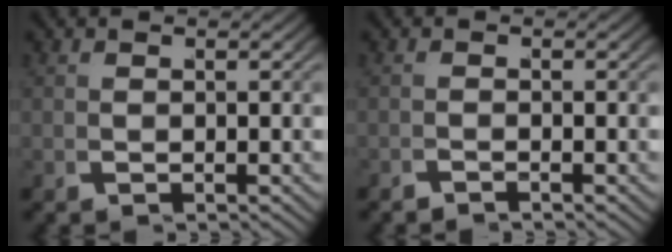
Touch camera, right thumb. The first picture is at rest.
{"total": 0.7, "force": [-0.6, -0.2, -0.3], "torque": [0.012, 0.001, -0.015]}